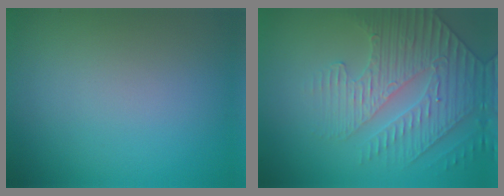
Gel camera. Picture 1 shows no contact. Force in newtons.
{"total": 4.0, "press": 3.8, "slide": 1.2}